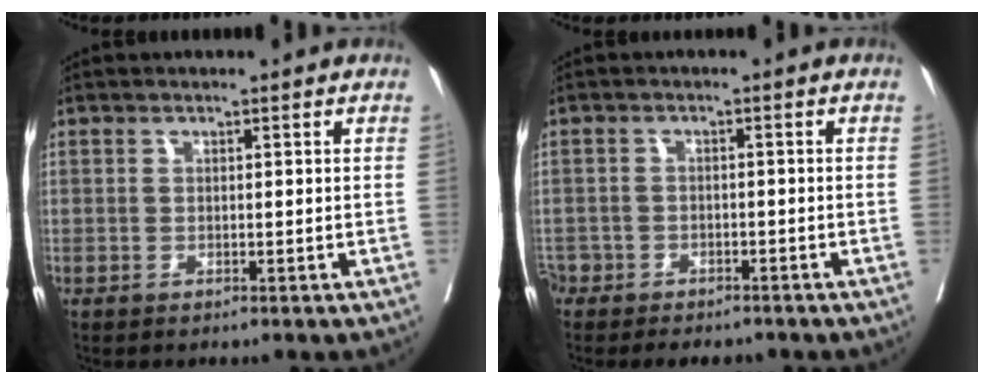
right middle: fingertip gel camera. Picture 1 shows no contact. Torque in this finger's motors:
{"motor_torque": [-0.52, -0.17, -0.10, -0.03]}